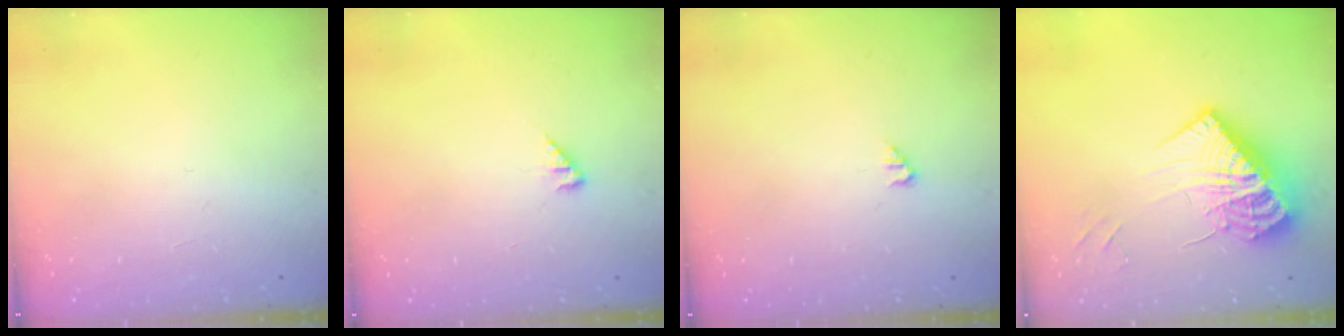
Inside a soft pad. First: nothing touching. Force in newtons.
{"total": 2.7, "press": 2.7, "slide": 0.4}
{"total": 1.2, "press": 1.1, "slide": 0.2}
{"total": 15.9, "press": 15.8, "slide": 1.8}